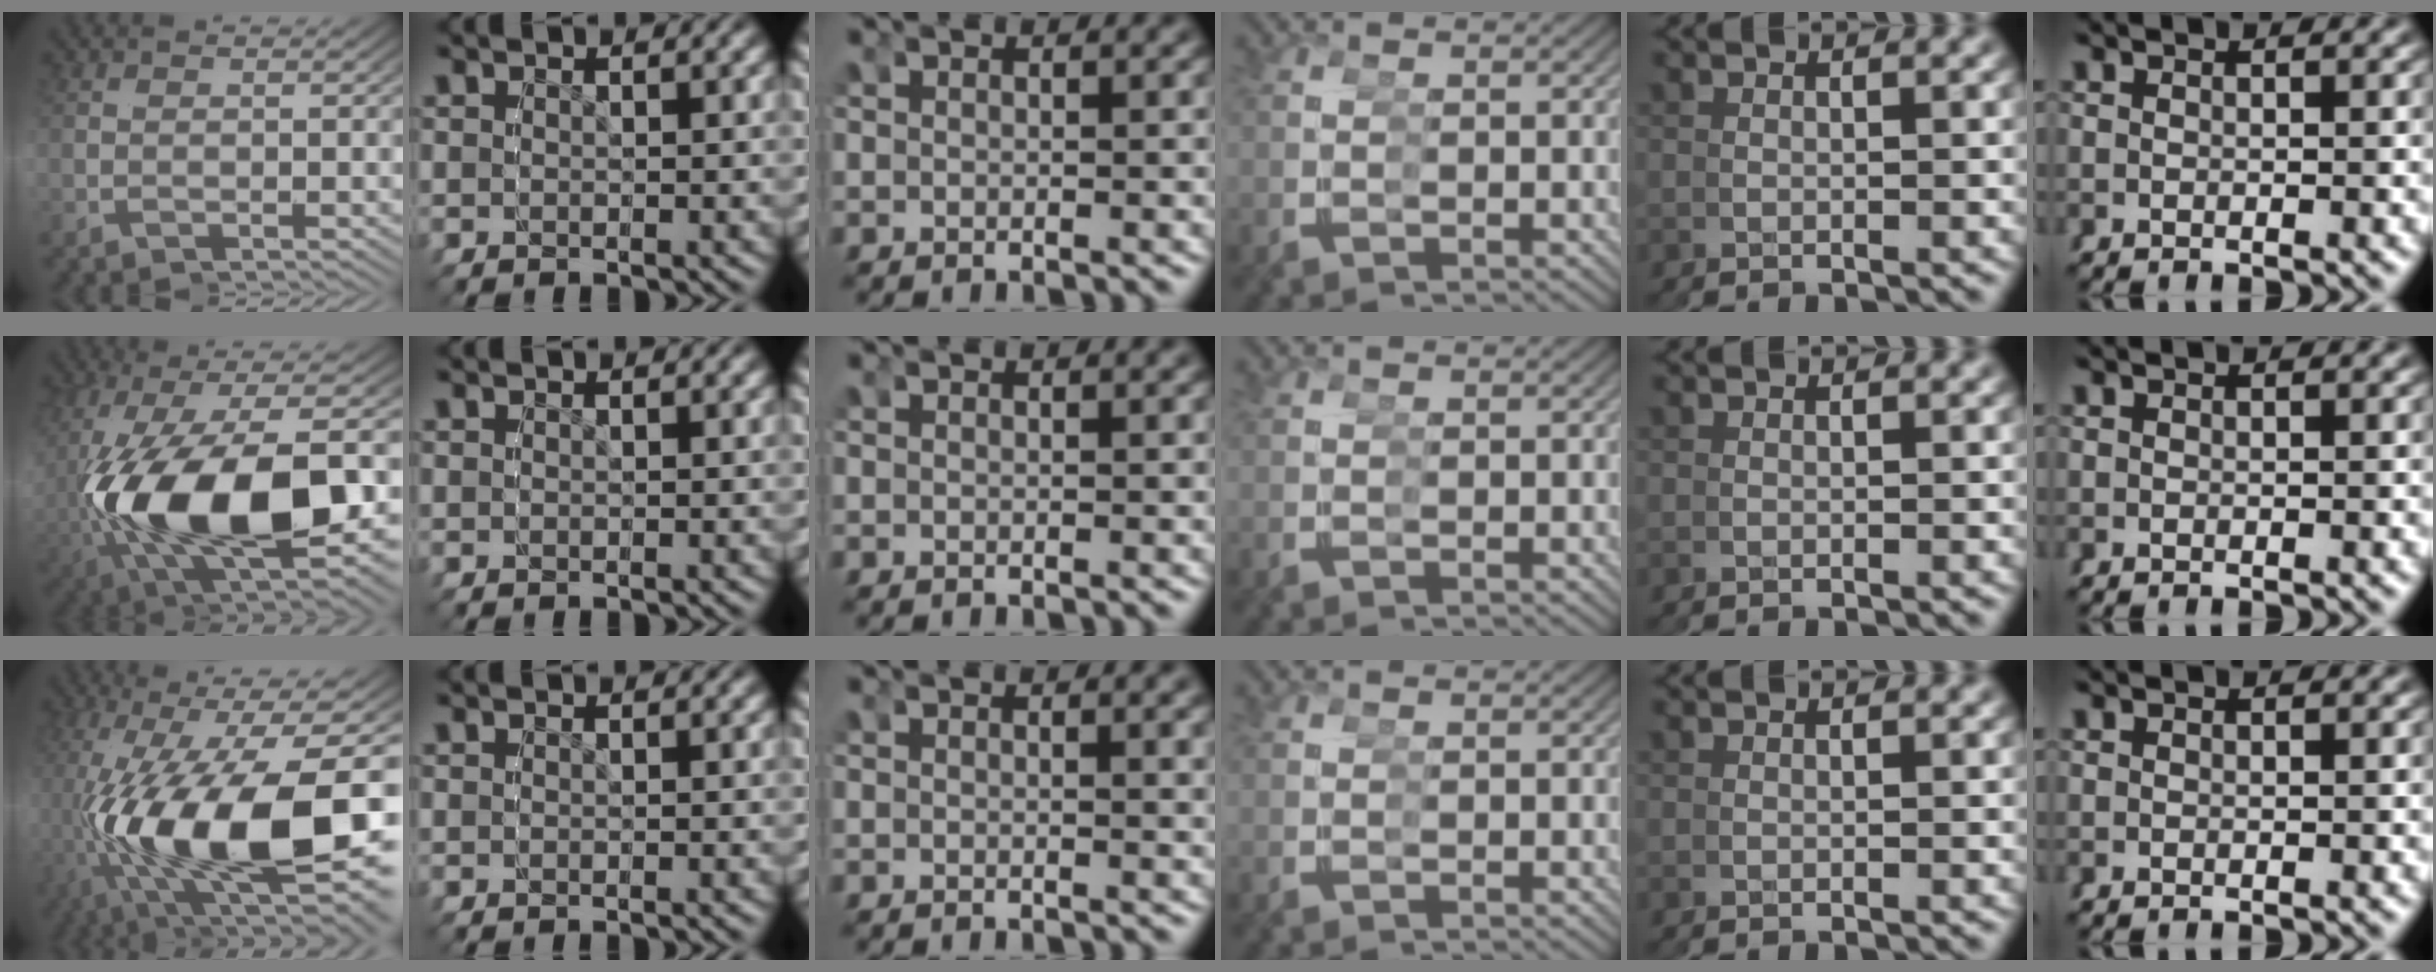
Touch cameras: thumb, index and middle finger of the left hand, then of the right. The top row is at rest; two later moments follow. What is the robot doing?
{"motion": "grasp_and_lifting", "object": "legos"}